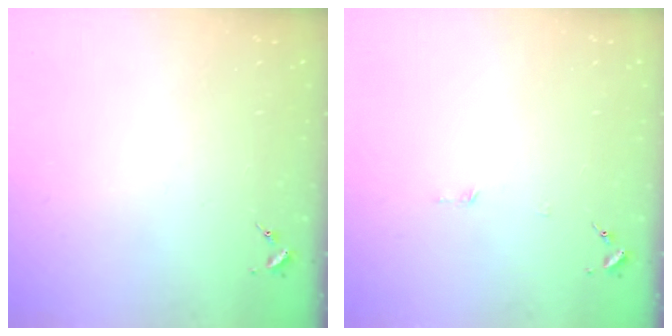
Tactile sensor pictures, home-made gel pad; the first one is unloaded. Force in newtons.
{"total": 2.7, "press": 2.7, "slide": 0.2}